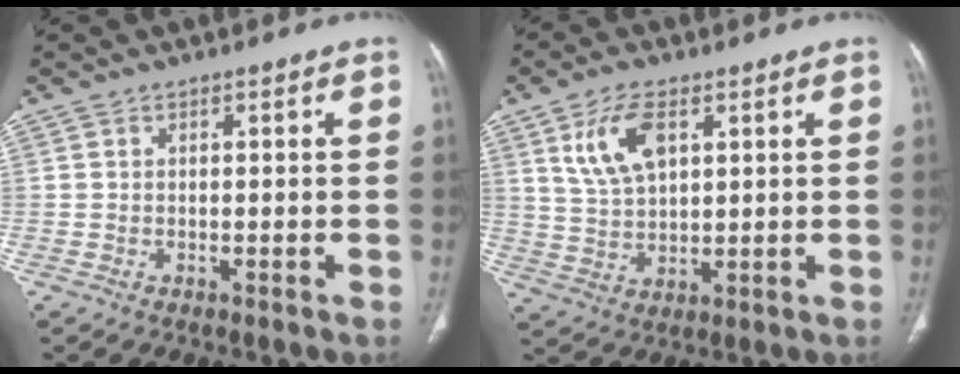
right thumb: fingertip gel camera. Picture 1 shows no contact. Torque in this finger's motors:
{"motor_torque": [-0.50, 0.65, 0.16, -0.05, 0.07]}